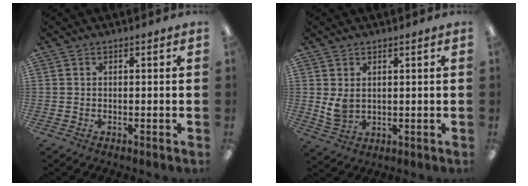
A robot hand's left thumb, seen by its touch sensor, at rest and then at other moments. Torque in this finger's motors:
{"motor_torque": [-0.25, 0.21, 0.56, -0.73, 0.04]}